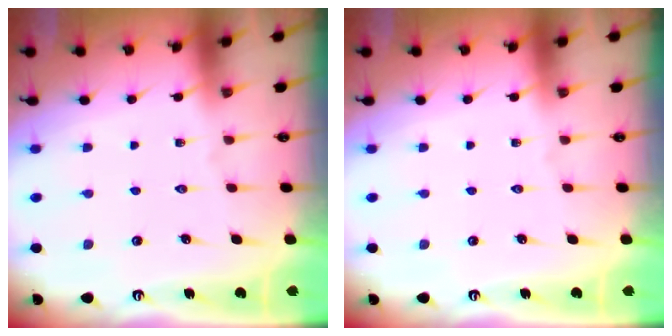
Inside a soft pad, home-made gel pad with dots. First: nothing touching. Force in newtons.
{"total": 0.0}